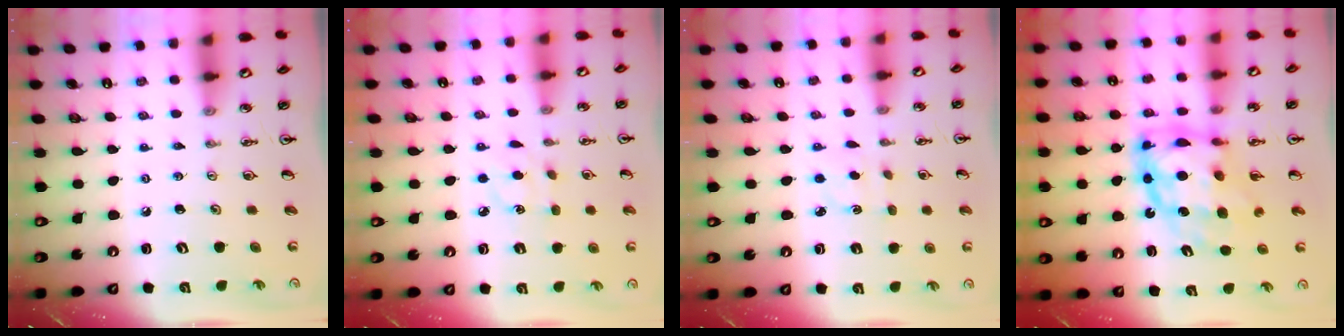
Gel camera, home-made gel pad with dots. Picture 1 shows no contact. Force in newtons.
{"total": 5.8, "press": 5.8, "slide": 0.6}
{"total": 2.0, "press": 1.9, "slide": 0.7}
{"total": 12.7, "press": 12.7, "slide": 1.2}